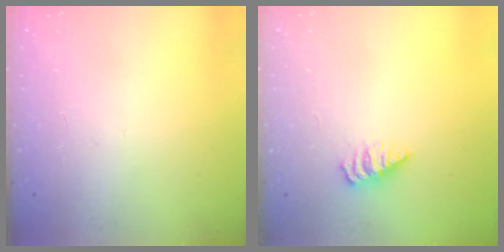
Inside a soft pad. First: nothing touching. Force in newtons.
{"total": 2.5, "press": 2.5, "slide": 0.3}